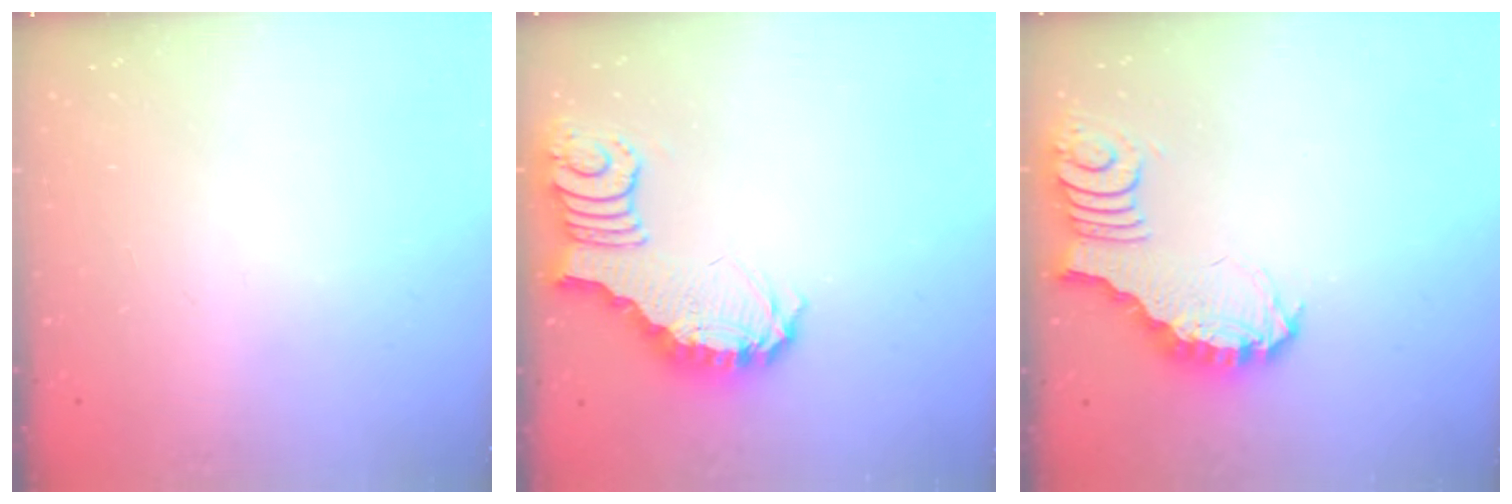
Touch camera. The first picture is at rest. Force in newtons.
{"total": 3.8, "press": 3.7, "slide": 0.8}
{"total": 3.8, "press": 3.7, "slide": 0.6}